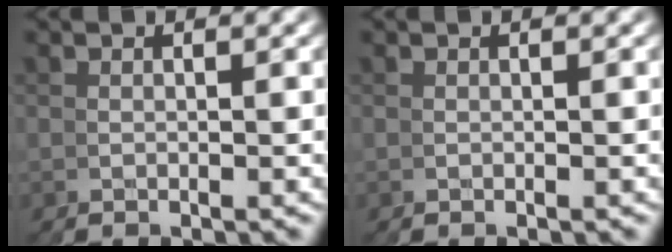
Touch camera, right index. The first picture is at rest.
{"total": 0.0}